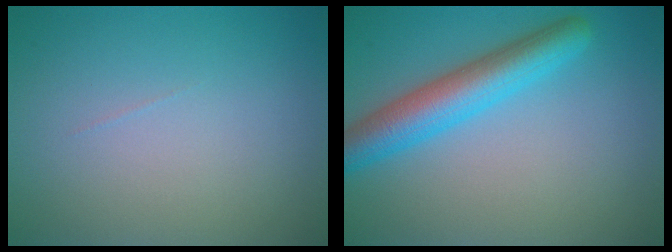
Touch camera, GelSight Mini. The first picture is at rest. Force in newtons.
{"total": 5.5, "press": 5.5, "slide": 0.2}